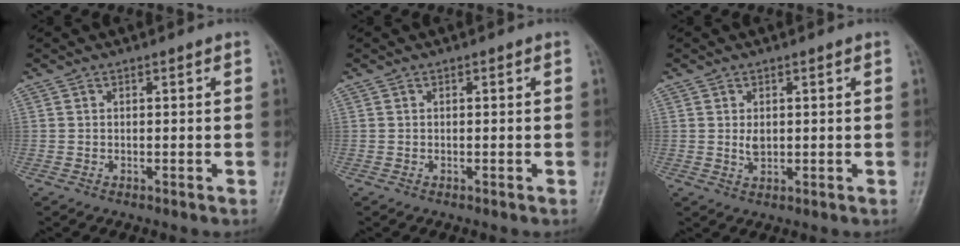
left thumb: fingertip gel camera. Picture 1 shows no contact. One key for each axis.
{"total": 0.0}
{"total": 2.3, "fx": 0.5, "fy": 1.4, "fz": 1.7, "tx": -0.024, "ty": -0.006, "tz": 0.012}